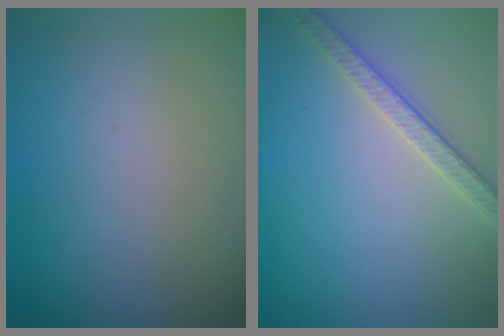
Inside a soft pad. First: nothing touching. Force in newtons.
{"total": 2.7, "press": 2.6, "slide": 0.6}